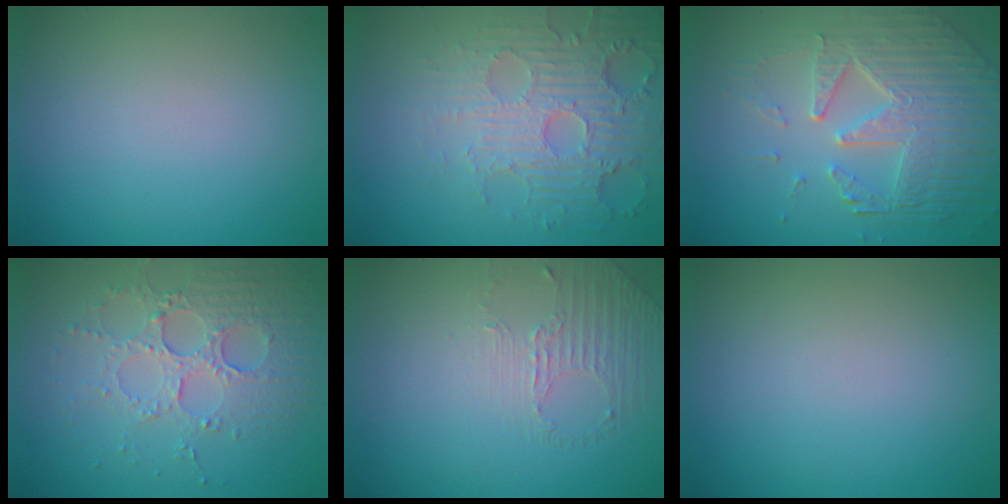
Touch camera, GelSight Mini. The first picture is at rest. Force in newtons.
{"total": 4.4, "press": 4.4, "slide": 0.5}
{"total": 7.2, "press": 5.2, "slide": 5.0}
{"total": 4.0, "press": 3.8, "slide": 1.3}
{"total": 1.4, "press": 0.8, "slide": 1.1}
{"total": 0.0}